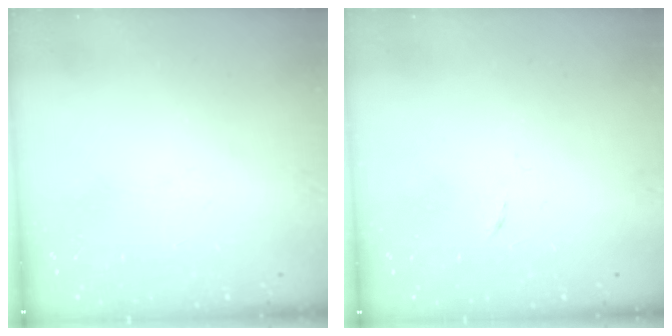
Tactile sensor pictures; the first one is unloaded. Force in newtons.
{"total": 2.6, "press": 2.6, "slide": 0.4}